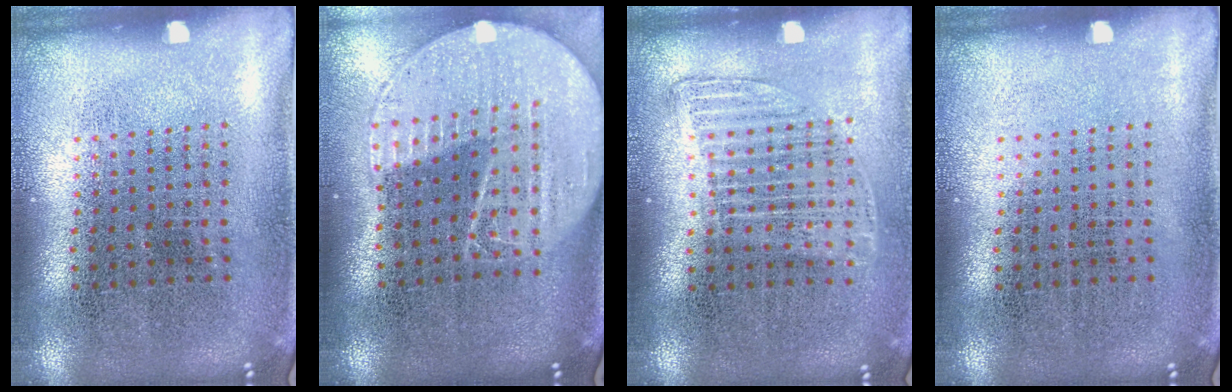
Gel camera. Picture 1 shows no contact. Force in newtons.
{"total": 2.1, "press": 1.8, "slide": 1.0}
{"total": 1.2, "press": 1.0, "slide": 0.6}
{"total": 0.0}